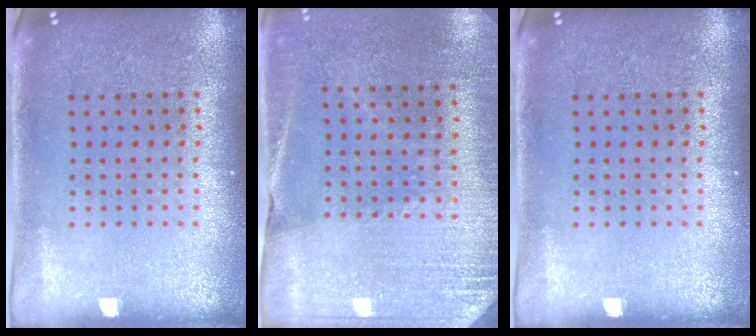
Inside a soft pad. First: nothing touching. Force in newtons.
{"total": 2.7, "press": 2.6, "slide": 0.7}
{"total": 0.0}